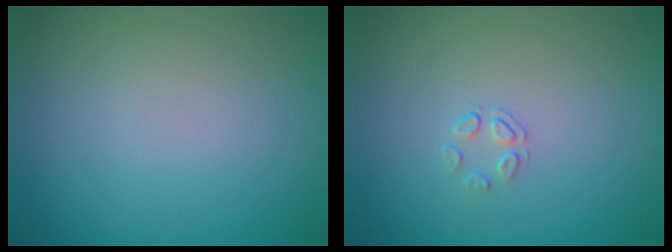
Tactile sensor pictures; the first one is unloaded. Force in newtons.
{"total": 1.1, "press": 0.5, "slide": 1.0}